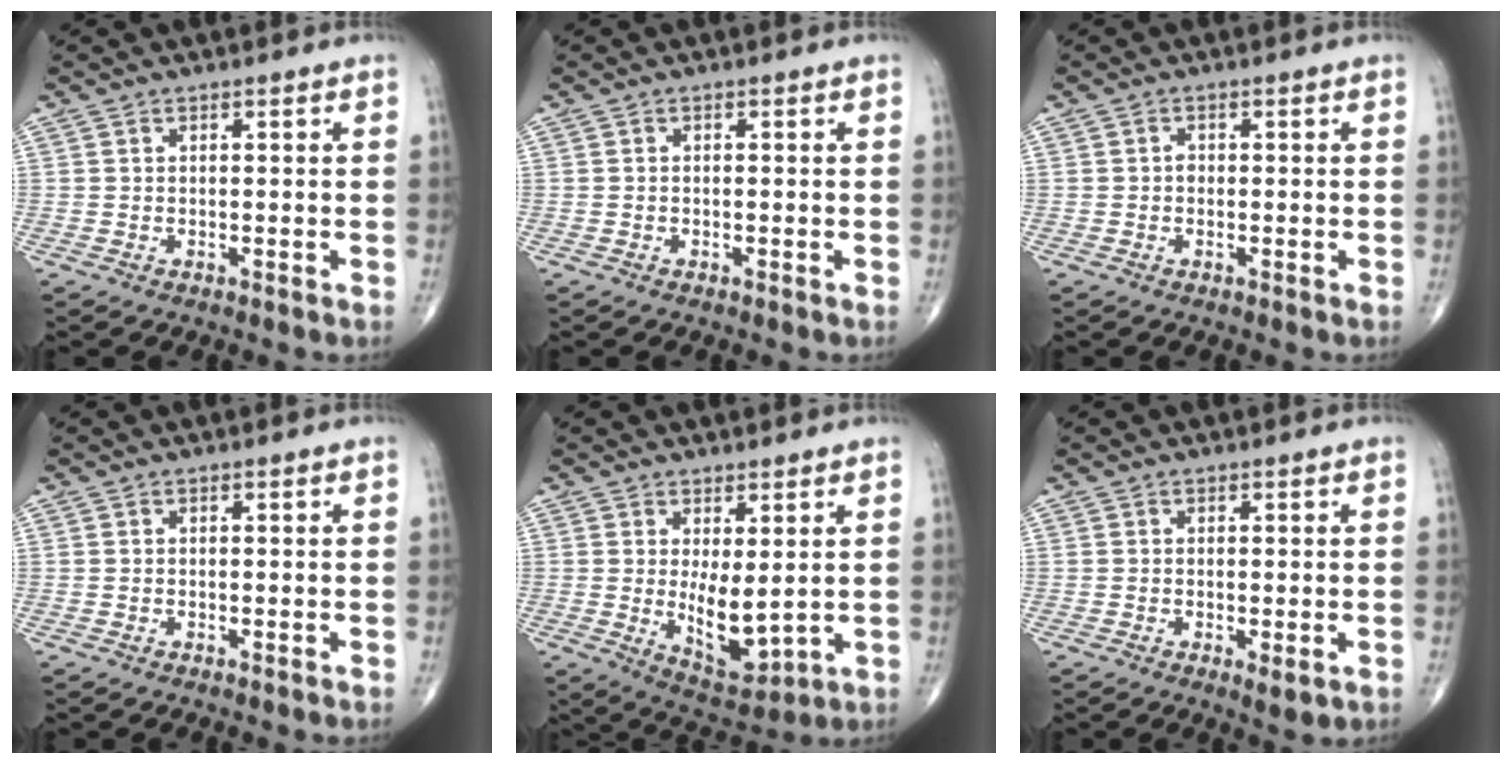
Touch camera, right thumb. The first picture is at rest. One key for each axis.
{"total": 0.0}
{"total": 0.9, "fx": -0.1, "fy": 0.7, "fz": 0.5, "tx": -0.003, "ty": 0.003, "tz": -0.005}
{"total": 0.0}
{"total": 8.5, "fx": 0.4, "fy": 3.7, "fz": 7.6, "tx": -0.101, "ty": -0.024, "tz": 0.026}
{"total": 2.6, "fx": -0.8, "fy": 0.7, "fz": 2.3, "tx": -0.039, "ty": -0.010, "tz": -0.012}